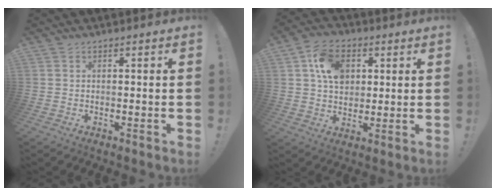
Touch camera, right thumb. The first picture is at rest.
{"total": 11.9, "force": [3.8, 9.1, 6.8], "torque": [-0.104, 0.003, 0.074]}